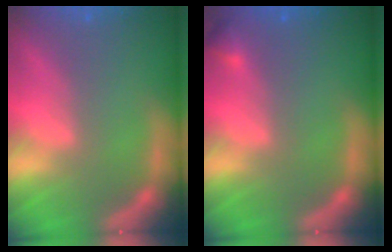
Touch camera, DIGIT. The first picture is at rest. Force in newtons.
{"total": 0.9}